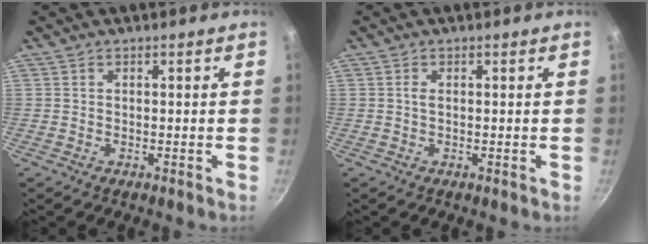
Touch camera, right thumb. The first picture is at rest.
{"total": 1.0, "force": [0.1, 0.4, 0.9], "torque": [-0.022, -0.002, 0.000]}